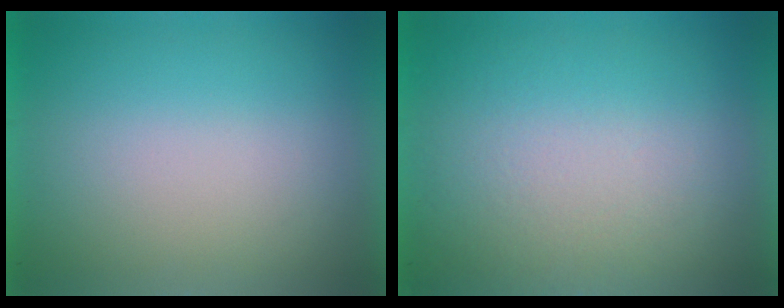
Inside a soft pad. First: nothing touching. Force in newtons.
{"total": 4.1}